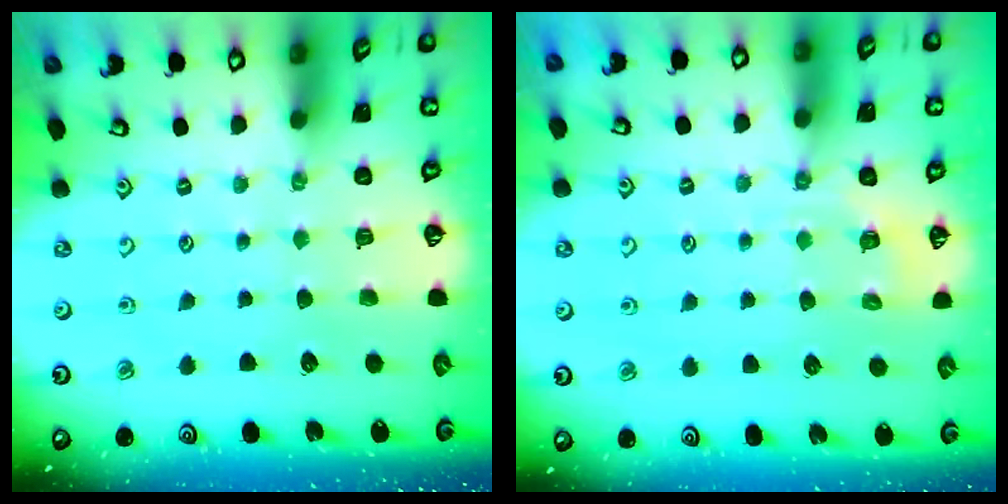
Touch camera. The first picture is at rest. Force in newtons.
{"total": 2.9, "press": 2.6, "slide": 1.2}